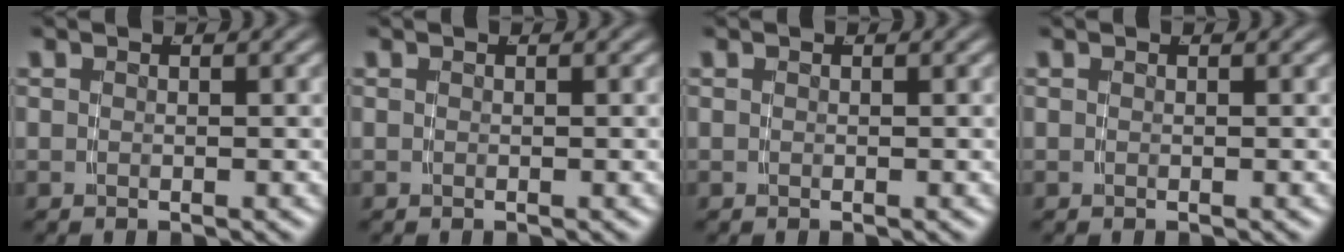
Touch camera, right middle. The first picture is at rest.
{"total": 0.0}
{"total": 0.0}
{"total": 0.0}